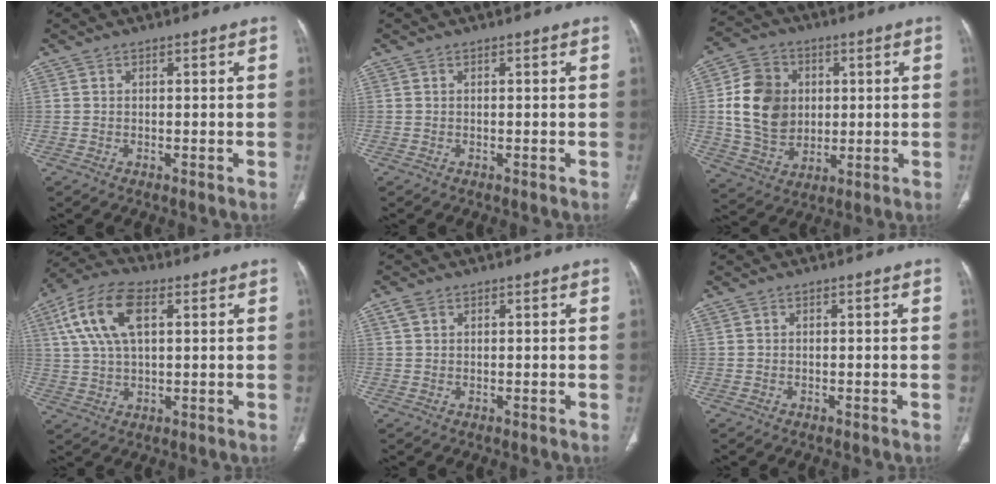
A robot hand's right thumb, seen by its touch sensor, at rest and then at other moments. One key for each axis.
{"total": 0.0}
{"total": 14.8, "fx": 1.8, "fy": 11.9, "fz": 8.5, "tx": -0.129, "ty": -0.002, "tz": 0.042}
{"total": 12.9, "fx": 4.3, "fy": 6.4, "fz": 10.2, "tx": -0.213, "ty": 0.014, "tz": 0.080}
{"total": 1.9, "fx": 1.1, "fy": 1.2, "fz": 1.0, "tx": -0.021, "ty": 0.005, "tz": 0.024}
{"total": 0.0}